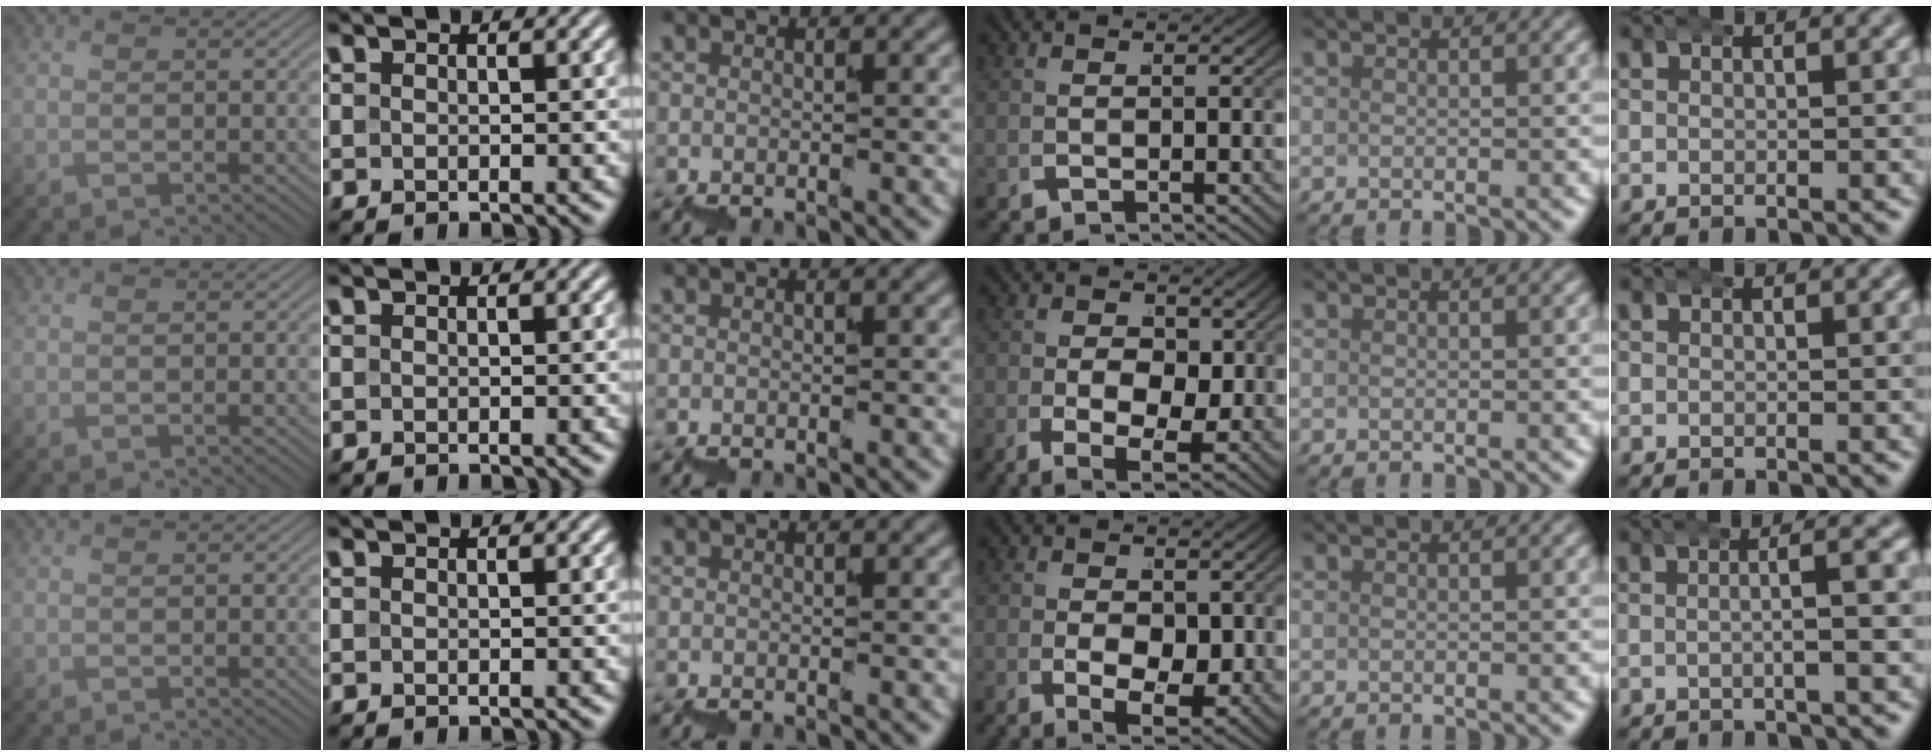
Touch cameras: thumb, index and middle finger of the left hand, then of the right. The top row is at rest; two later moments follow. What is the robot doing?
{"motion": "wrap", "object": "bubble wrap"}